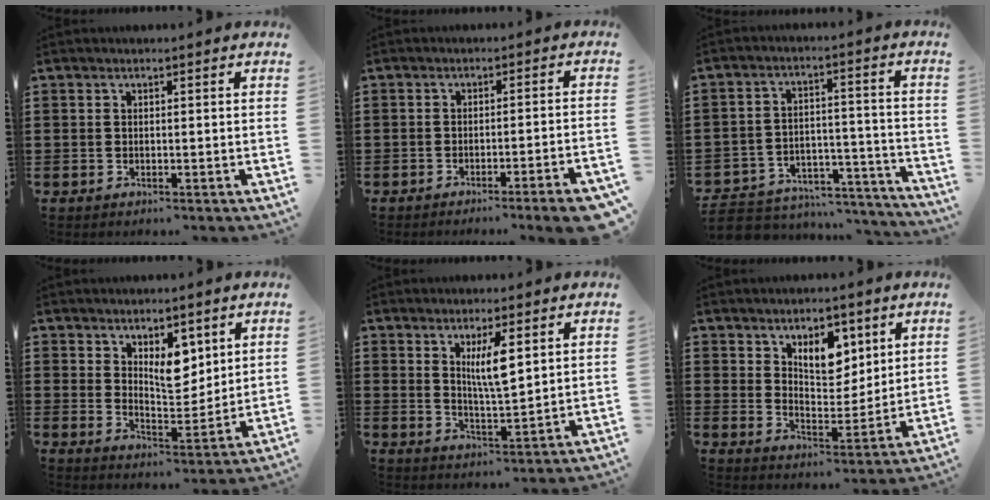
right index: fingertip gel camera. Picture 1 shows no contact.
{"total": 3.5, "force": [-2.8, -0.4, 2.1], "torque": [-0.034, -0.011, -0.052]}
{"total": 5.1, "force": [-4.8, 1.5, 0.9], "torque": [-0.024, 0.009, -0.098]}
{"total": 6.8, "force": [3.9, 3.6, 4.3], "torque": [-0.064, -0.014, 0.066]}
{"total": 5.5, "force": [2.3, 1.3, 4.9], "torque": [-0.093, -0.001, 0.037]}
{"total": 7.3, "force": [4.2, 4.3, 4.1], "torque": [-0.075, -0.006, 0.074]}